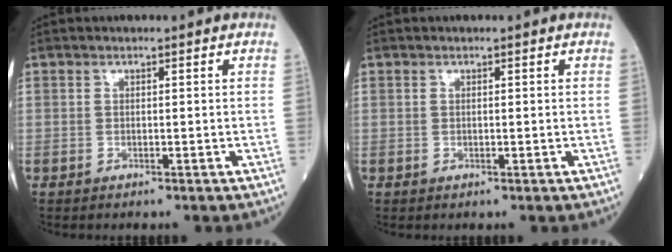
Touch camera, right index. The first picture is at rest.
{"total": 0.0}